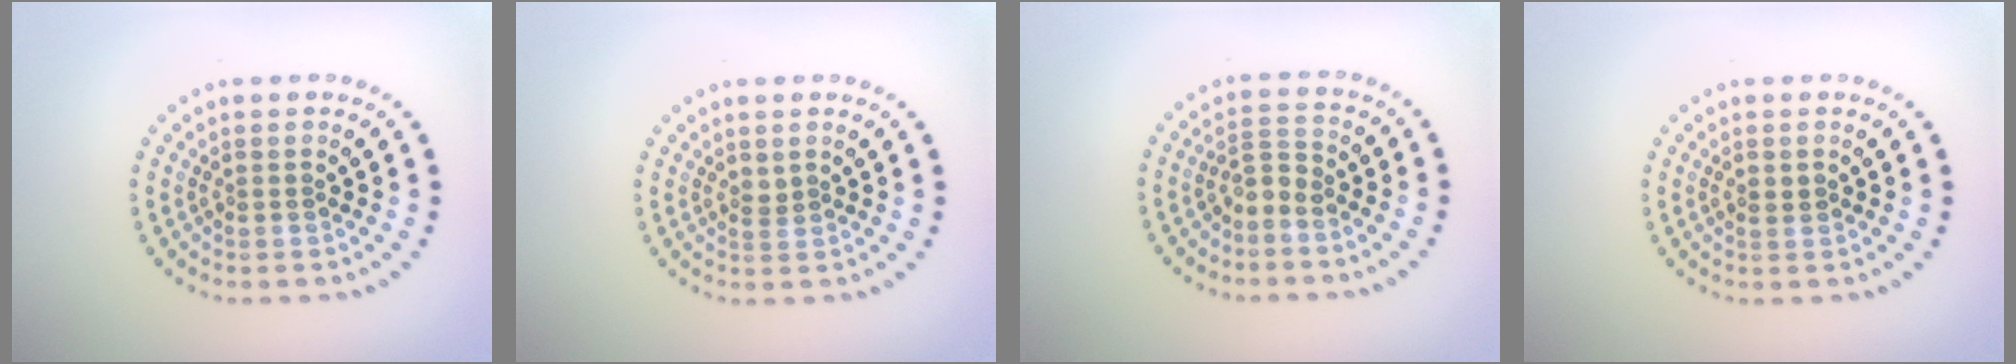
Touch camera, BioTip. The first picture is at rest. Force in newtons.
{"total": 0.9, "press": 0.5, "slide": 0.7}
{"total": 1.8, "press": 1.3, "slide": 1.1}
{"total": 0.8, "press": 0.8, "slide": 0.1}